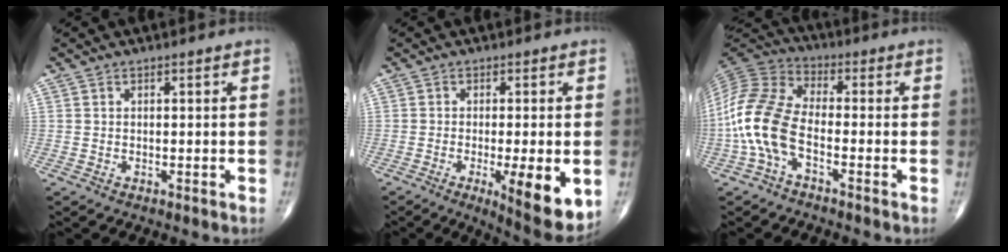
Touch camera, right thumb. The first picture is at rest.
{"total": 11.0, "force": [-2.8, 2.6, 10.3], "torque": [-0.142, -0.024, -0.037]}
{"total": 12.8, "force": [-3.7, 6.3, 10.4], "torque": [-0.234, 0.035, -0.083]}